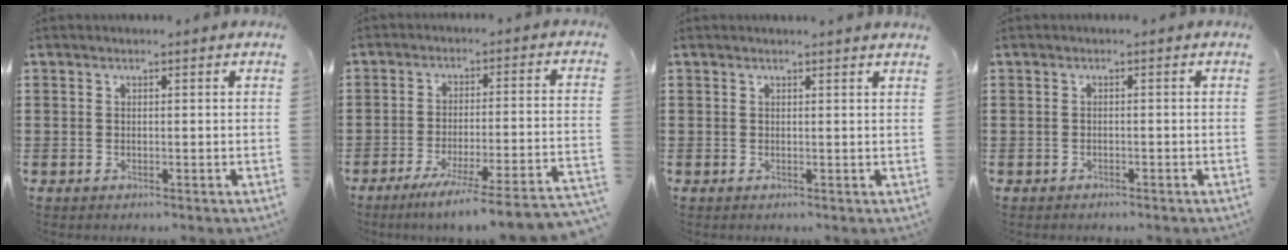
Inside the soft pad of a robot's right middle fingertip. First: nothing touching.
{"total": 7.0, "force": [-5.7, -0.9, 4.0], "torque": [-0.058, -0.017, -0.108]}
{"total": 0.7, "force": [0.6, -0.2, 0.2], "torque": [0.002, -0.007, 0.011]}
{"total": 0.7, "force": [-0.7, 0.2, 0.1], "torque": [-0.004, 0.000, -0.014]}